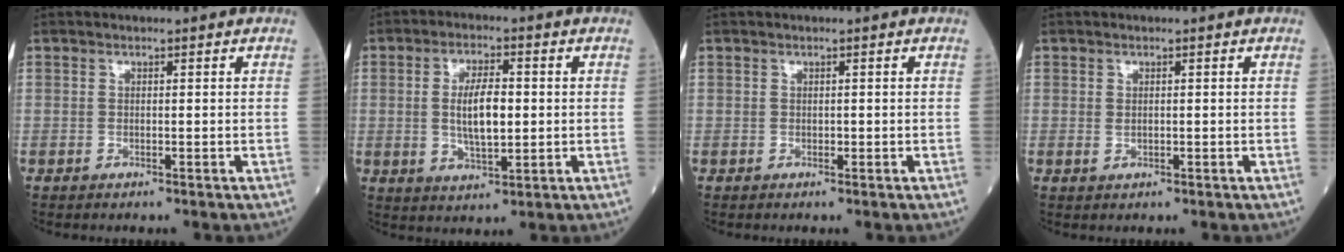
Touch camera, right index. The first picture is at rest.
{"total": 7.3, "force": [0.2, 2.4, 6.8], "torque": [-0.131, 0.001, 0.005]}
{"total": 0.0}
{"total": 1.0, "force": [0.0, 0.5, 0.9], "torque": [-0.017, -0.002, 0.003]}